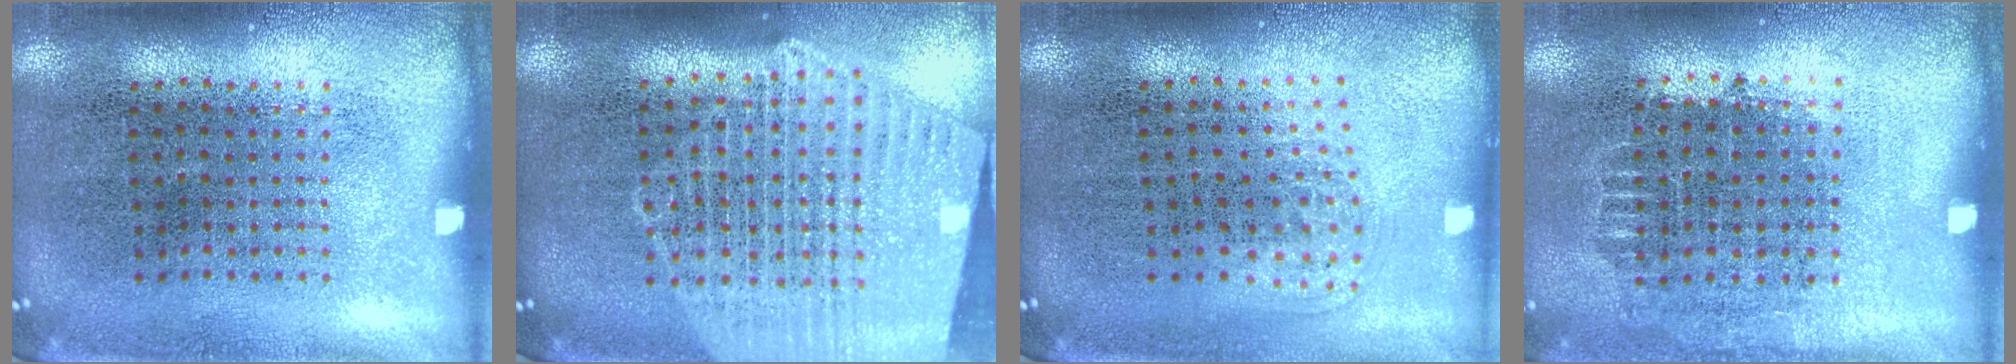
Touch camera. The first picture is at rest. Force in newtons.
{"total": 2.4, "press": 2.1, "slide": 1.2}
{"total": 1.0, "press": 0.6, "slide": 0.8}
{"total": 0.7, "press": 0.7, "slide": 0.2}